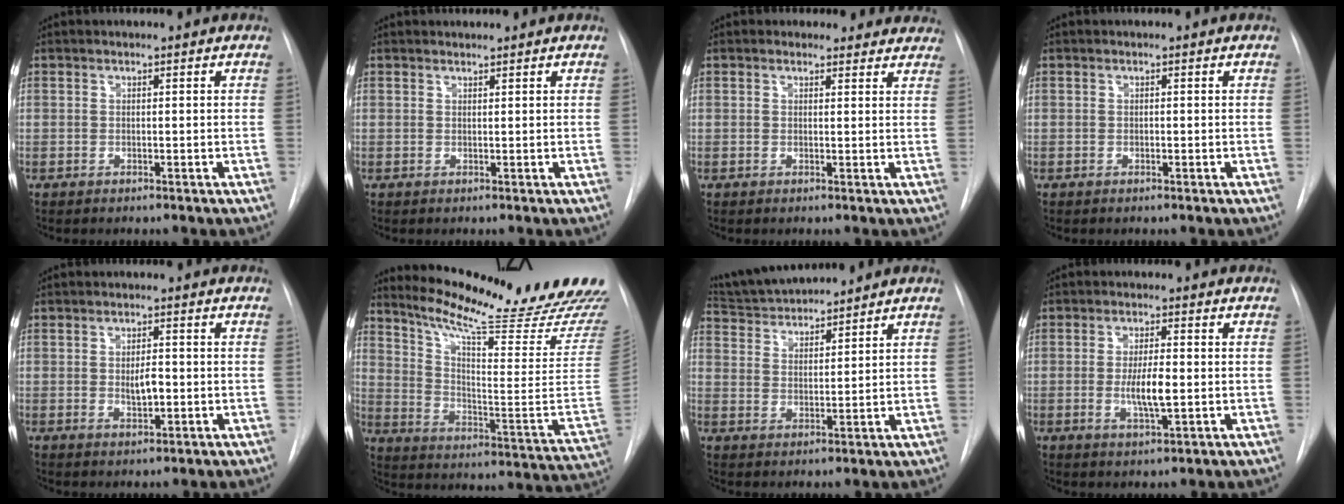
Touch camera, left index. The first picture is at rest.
{"total": 1.0, "force": [1.0, 0.0, -0.1], "torque": [-0.006, 0.007, 0.021]}
{"total": 7.6, "force": [6.9, 3.0, 0.2], "torque": [0.036, 0.004, 0.050]}
{"total": 0.0}
{"total": 3.2, "force": [-0.3, 1.2, 2.9], "torque": [-0.048, -0.001, -0.001]}
{"total": 28.4, "force": [24.2, 0.6, 15.0], "torque": [-0.236, -0.109, 0.327]}
{"total": 9.1, "force": [8.8, 0.6, 2.2], "torque": [-0.047, 0.025, 0.165]}
{"total": 5.4, "force": [-0.6, 1.1, 5.2], "torque": [-0.099, -0.008, -0.008]}